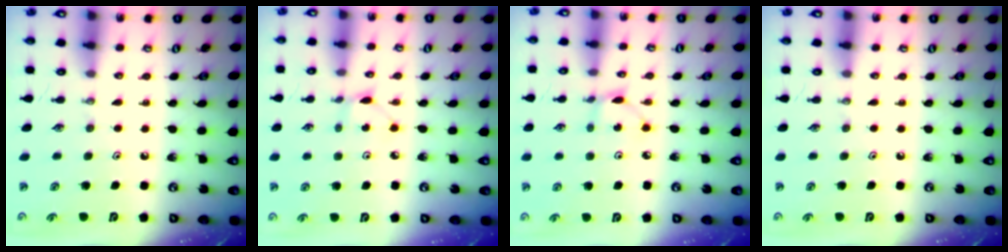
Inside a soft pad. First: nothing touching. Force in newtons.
{"total": 2.2, "press": 2.1, "slide": 0.3}
{"total": 1.9, "press": 1.9, "slide": 0.2}
{"total": 0.0}